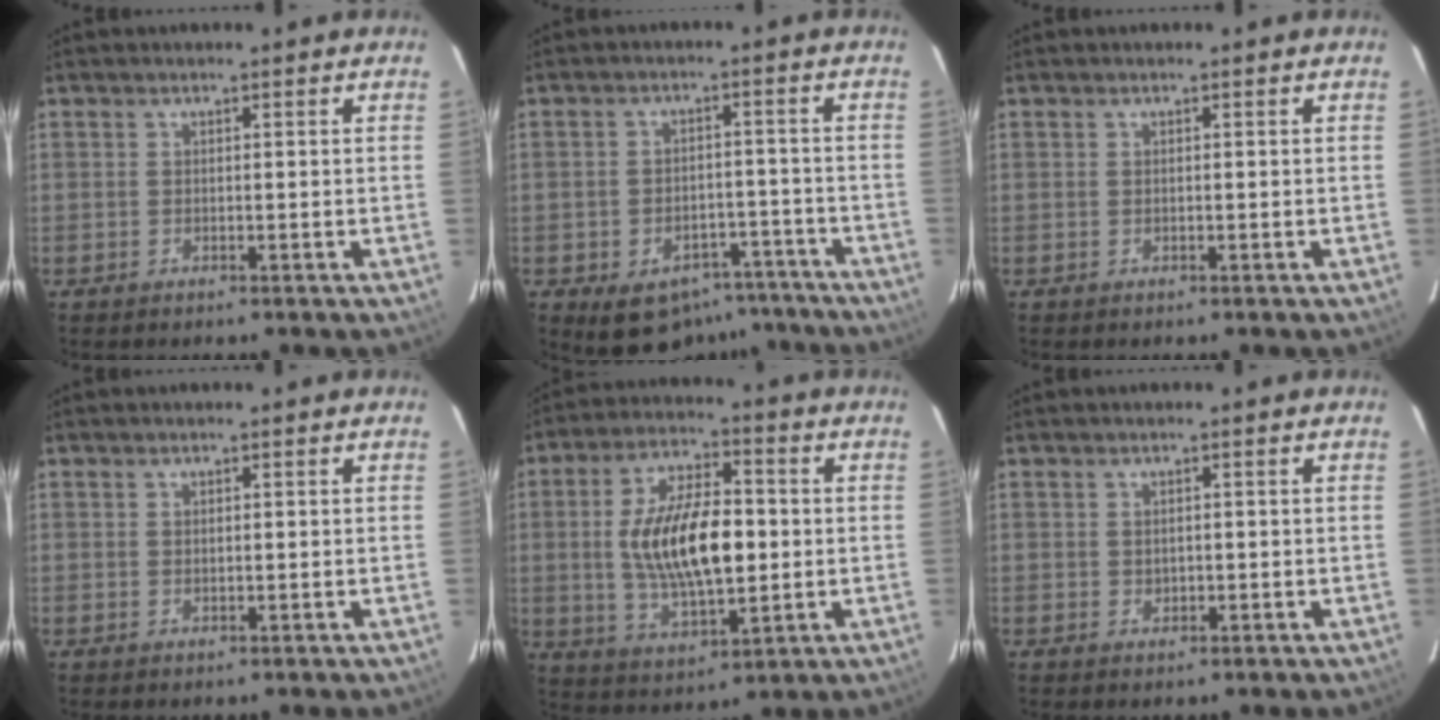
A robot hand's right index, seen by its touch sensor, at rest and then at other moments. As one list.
[{"total": 11.9, "force": [-8.1, 7.5, 4.5], "torque": [-0.086, 0.028, -0.081]}, {"total": 0.0}, {"total": 0.5, "force": [0.2, 0.4, 0.3], "torque": [-0.006, 0.002, 0.005]}, {"total": 16.5, "force": [-0.1, 7.3, 14.8], "torque": [-0.277, 0.004, 0.006]}, {"total": 1.1, "force": [0.1, 1.0, 0.5], "torque": [-0.006, 0.002, 0.003]}]